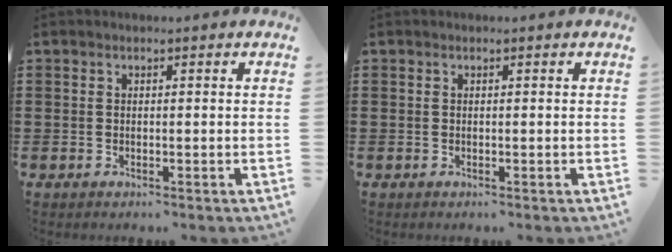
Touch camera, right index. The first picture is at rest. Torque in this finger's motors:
{"motor_torque": [0.73, 1.41, -0.02, 0.01]}